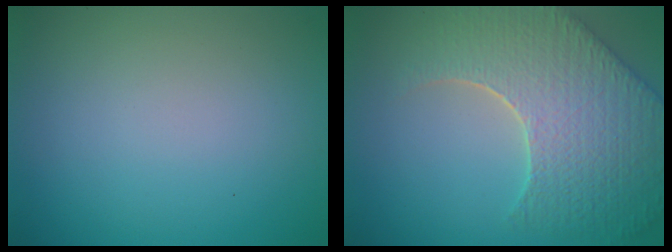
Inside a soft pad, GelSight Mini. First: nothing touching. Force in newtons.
{"total": 9.0, "press": 6.4, "slide": 6.3}